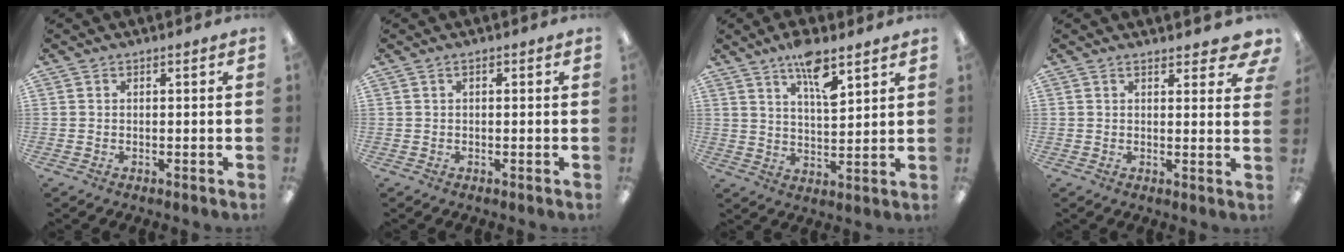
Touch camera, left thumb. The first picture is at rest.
{"total": 0.6, "force": [0.1, 0.4, 0.4], "torque": [-0.007, 0.003, 0.001]}
{"total": 9.5, "force": [6.4, 3.1, 6.4], "torque": [-0.099, -0.035, 0.106]}
{"total": 3.8, "force": [3.0, 1.4, 1.9], "torque": [-0.011, -0.019, 0.048]}